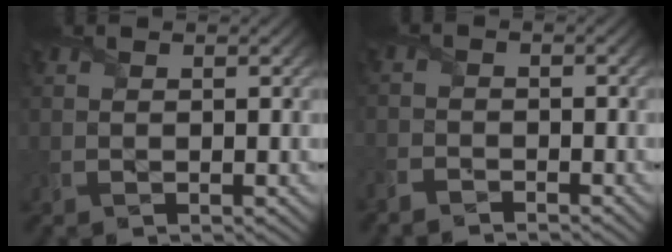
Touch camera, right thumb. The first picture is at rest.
{"total": 2.8, "force": [-2.7, 0.6, 0.4], "torque": [-0.013, -0.006, -0.065]}